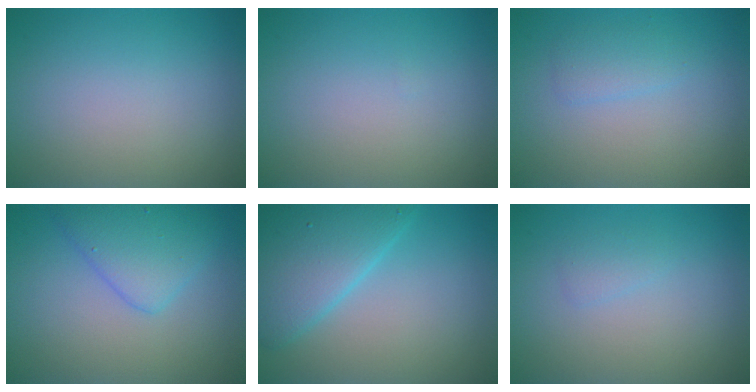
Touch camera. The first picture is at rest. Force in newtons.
{"total": 0.0}
{"total": 1.4, "press": 1.4, "slide": 0.2}
{"total": 3.9, "press": 3.9, "slide": 0.1}
{"total": 6.2, "press": 6.2, "slide": 0.2}
{"total": 0.9, "press": 0.9, "slide": 0.1}